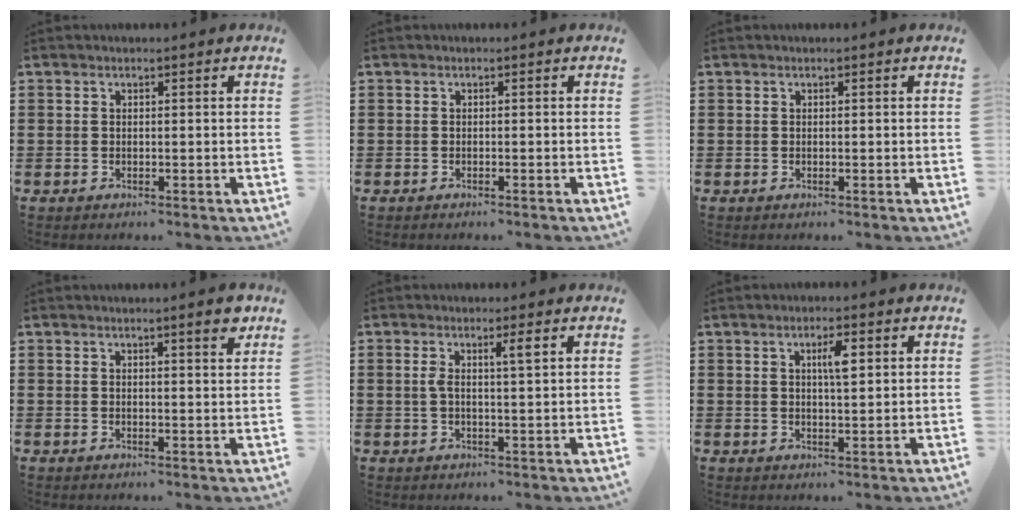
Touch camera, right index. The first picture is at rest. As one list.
[{"total": 0.5, "force": [-0.5, -0.1, 0.1], "torque": [-0.004, -0.004, -0.010]}, {"total": 0.0}, {"total": 2.6, "force": [1.8, 0.2, 1.9], "torque": [-0.025, -0.003, 0.028]}, {"total": 2.8, "force": [0.8, 0.2, 2.6], "torque": [-0.053, 0.000, 0.010]}, {"total": 3.4, "force": [1.0, 0.8, 3.2], "torque": [-0.056, 0.005, 0.012]}]